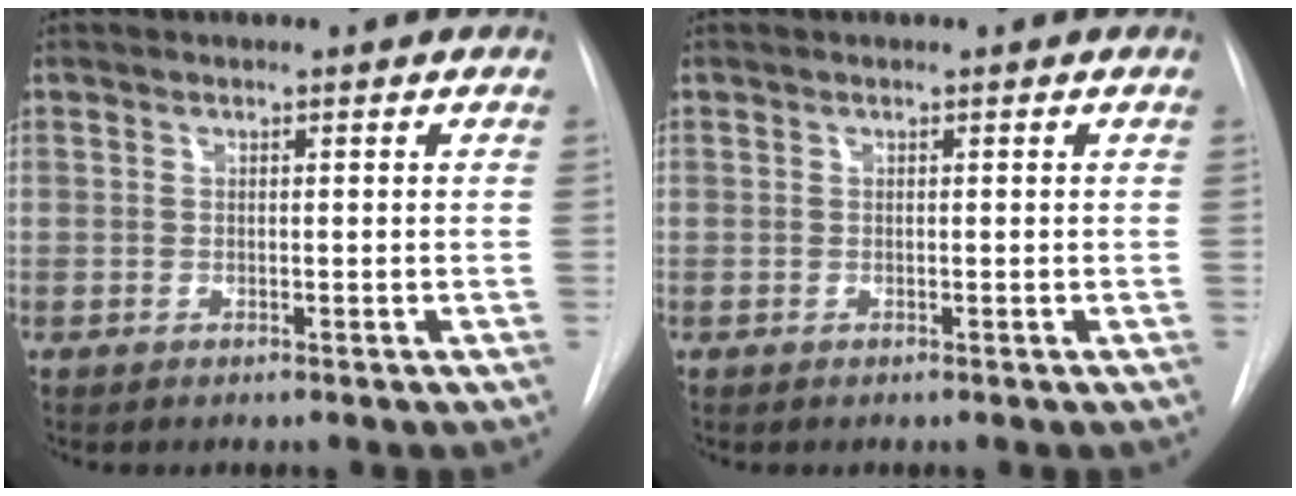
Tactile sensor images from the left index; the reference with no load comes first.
{"total": 0.0}